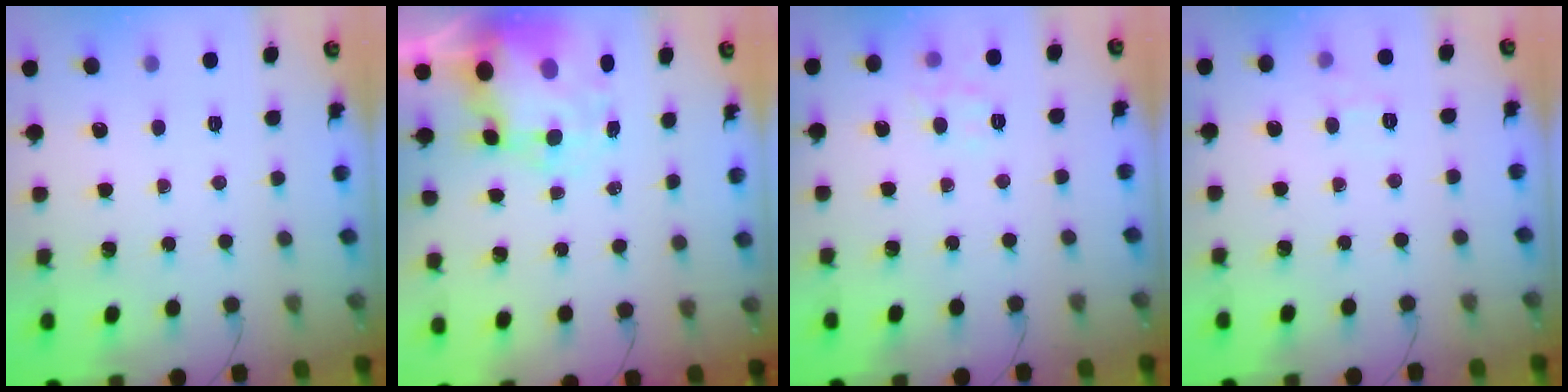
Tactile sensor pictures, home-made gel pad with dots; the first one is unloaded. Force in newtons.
{"total": 8.8, "press": 8.5, "slide": 2.0}
{"total": 7.6, "press": 7.5, "slide": 1.5}
{"total": 5.3, "press": 5.1, "slide": 1.6}